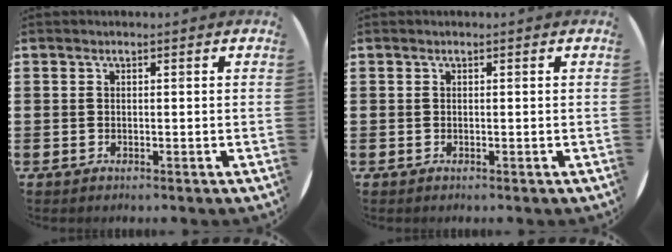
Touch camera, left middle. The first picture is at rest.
{"total": 0.0}